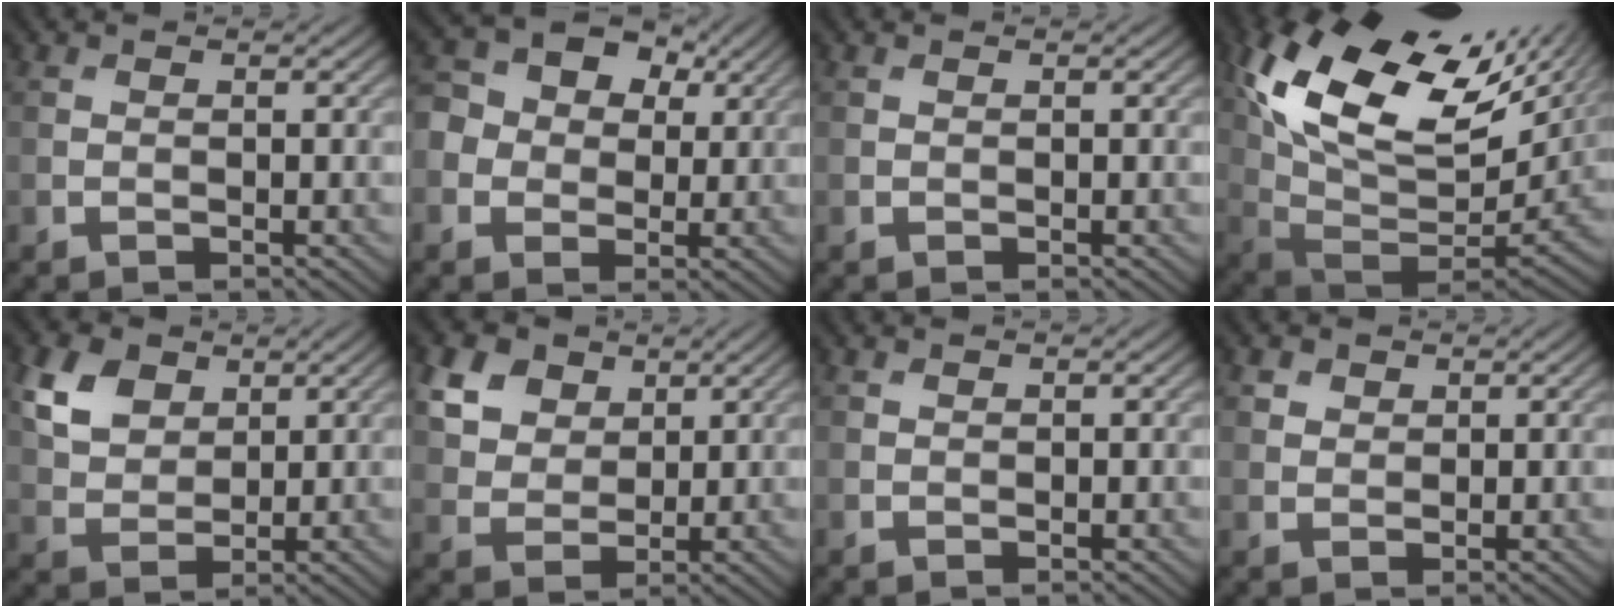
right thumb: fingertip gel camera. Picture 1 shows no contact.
{"total": 8.1, "force": [1.4, 6.9, 4.1], "torque": [-0.104, 0.014, 0.012]}
{"total": 0.0}
{"total": 19.0, "force": [8.7, 9.8, 13.8], "torque": [-0.276, 0.002, 0.171]}
{"total": 6.2, "force": [3.1, 4.2, 3.3], "torque": [-0.081, 0.002, 0.060]}
{"total": 7.2, "force": [3.8, 5.1, 3.3], "torque": [-0.108, -0.001, 0.077]}
{"total": 0.0}
{"total": 1.9, "force": [1.2, 1.4, 0.6], "torque": [-0.015, -0.006, 0.024]}